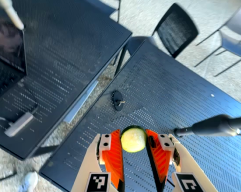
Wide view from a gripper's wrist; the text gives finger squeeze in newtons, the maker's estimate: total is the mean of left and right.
{"total": 9.6, "left": 9.9, "right": 9.3}